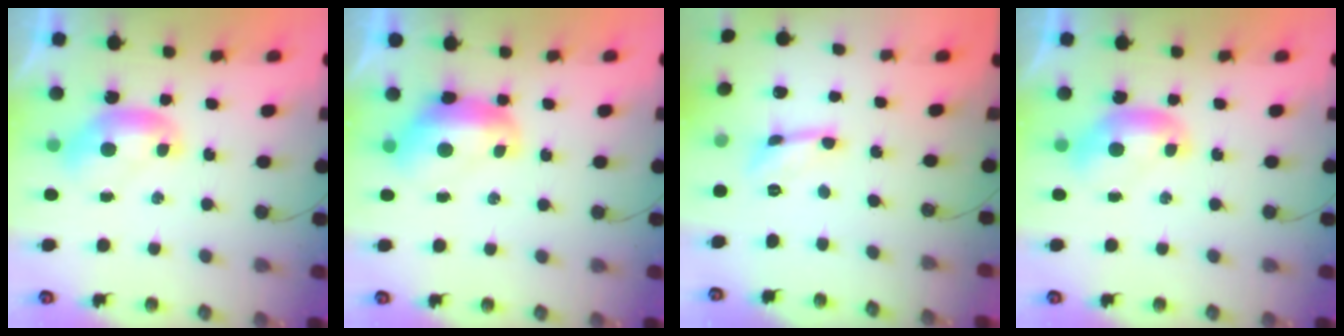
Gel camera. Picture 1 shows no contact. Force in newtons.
{"total": 1.6, "press": 1.5, "slide": 0.6}
{"total": 0.9, "press": 0.8, "slide": 0.1}
{"total": 0.0}